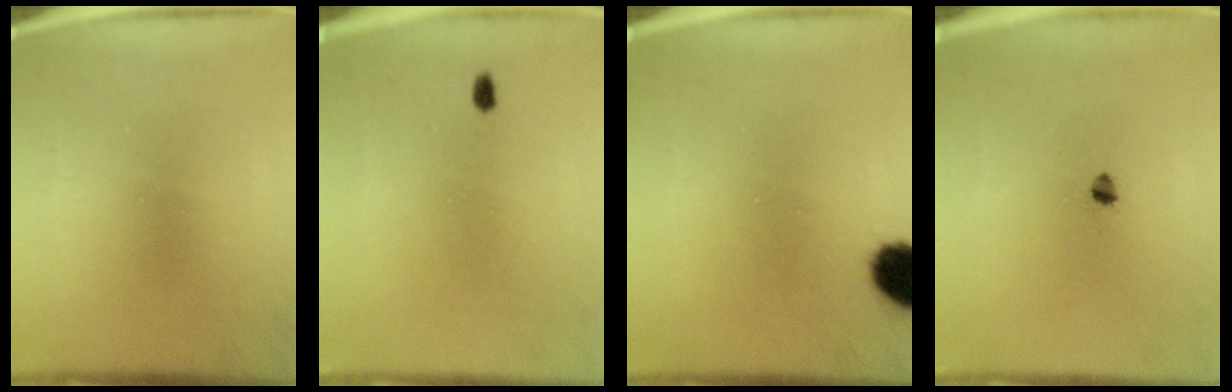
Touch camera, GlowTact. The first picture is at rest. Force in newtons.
{"total": 1.1}
{"total": 8.9}
{"total": 1.4}